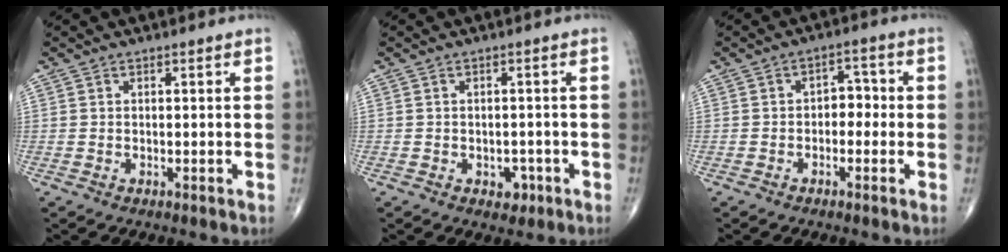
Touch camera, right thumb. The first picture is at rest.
{"total": 2.6, "force": [-1.2, 1.8, 1.3], "torque": [0.000, 0.004, -0.014]}
{"total": 4.0, "force": [-0.7, 2.9, 2.7], "torque": [-0.015, 0.019, -0.022]}